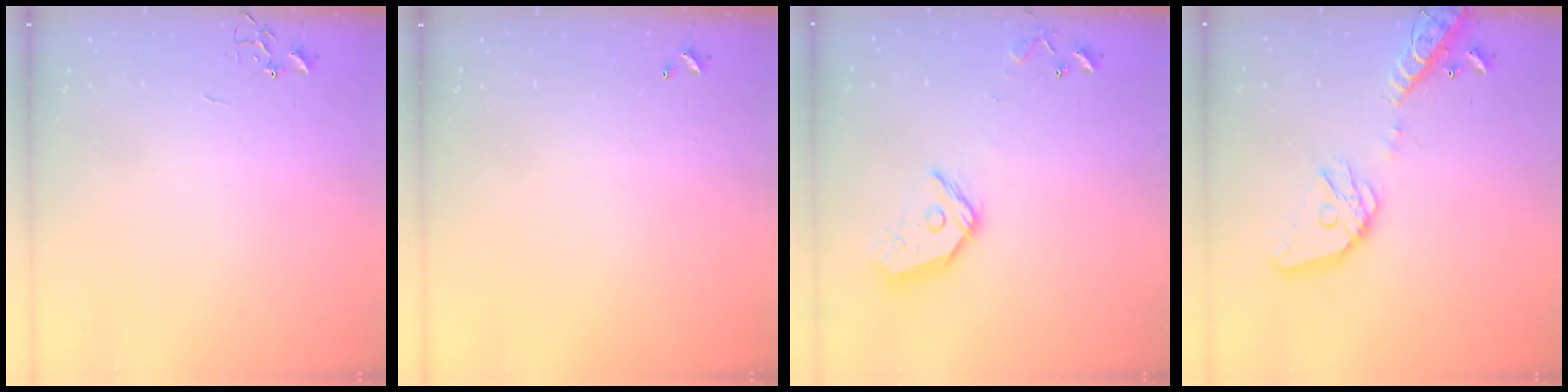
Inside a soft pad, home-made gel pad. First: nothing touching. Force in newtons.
{"total": 0.0}
{"total": 12.2, "press": 12.2, "slide": 1.1}
{"total": 17.0, "press": 16.8, "slide": 2.6}